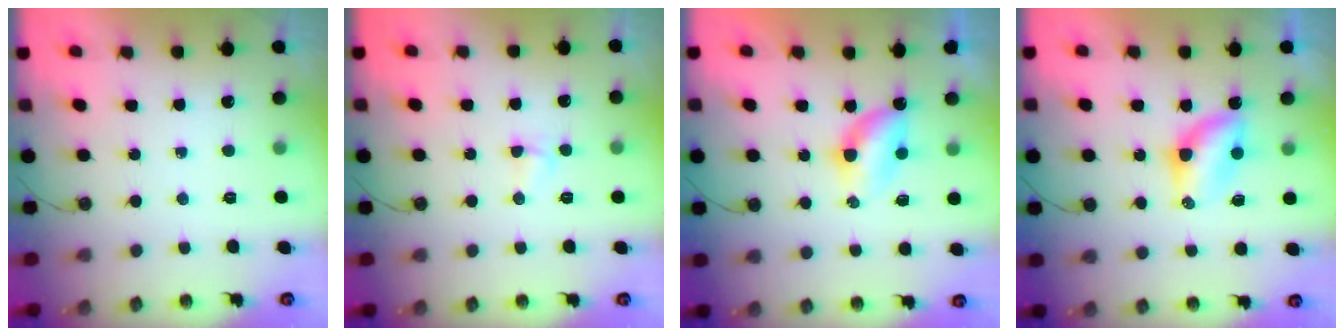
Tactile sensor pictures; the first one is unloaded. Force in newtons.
{"total": 3.8, "press": 3.8, "slide": 0.5}
{"total": 4.5, "press": 4.5, "slide": 0.6}
{"total": 5.6, "press": 5.6, "slide": 0.7}